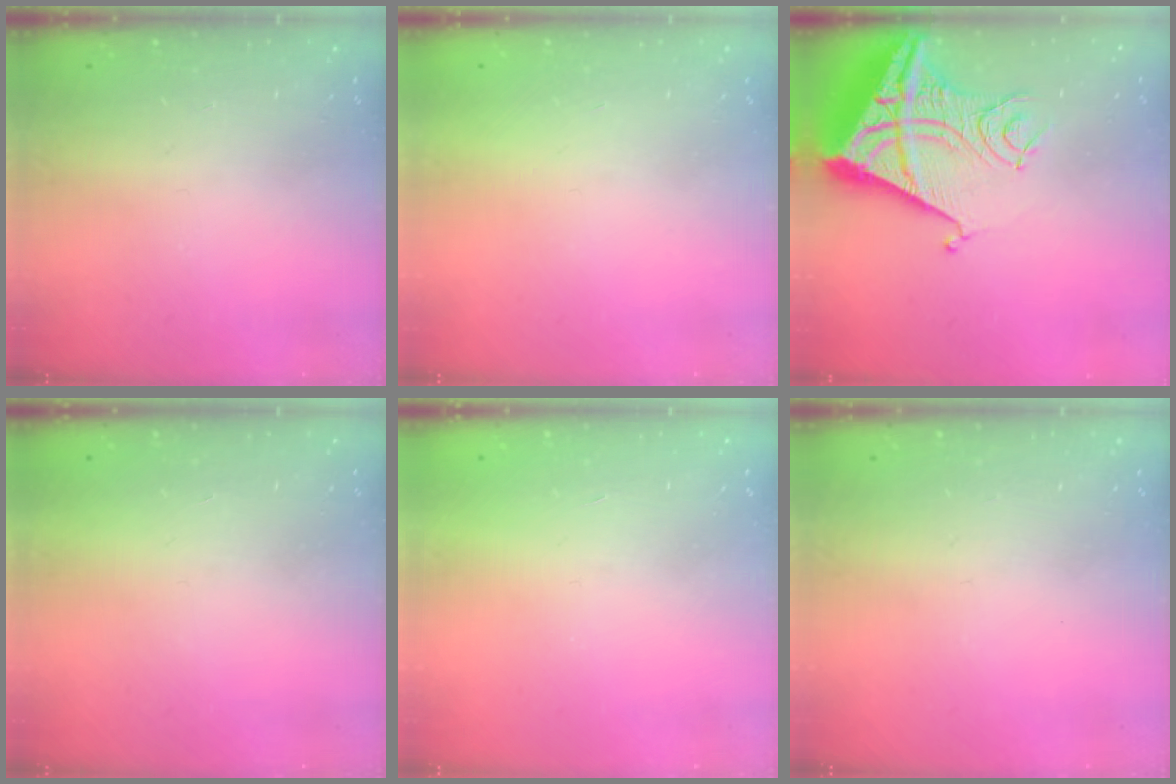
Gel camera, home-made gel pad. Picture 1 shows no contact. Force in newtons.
{"total": 1.5, "press": 1.5, "slide": 0.1}
{"total": 15.2, "press": 15.1, "slide": 1.8}
{"total": 1.6, "press": 1.6, "slide": 0.1}
{"total": 1.7, "press": 1.7, "slide": 0.1}
{"total": 0.0}